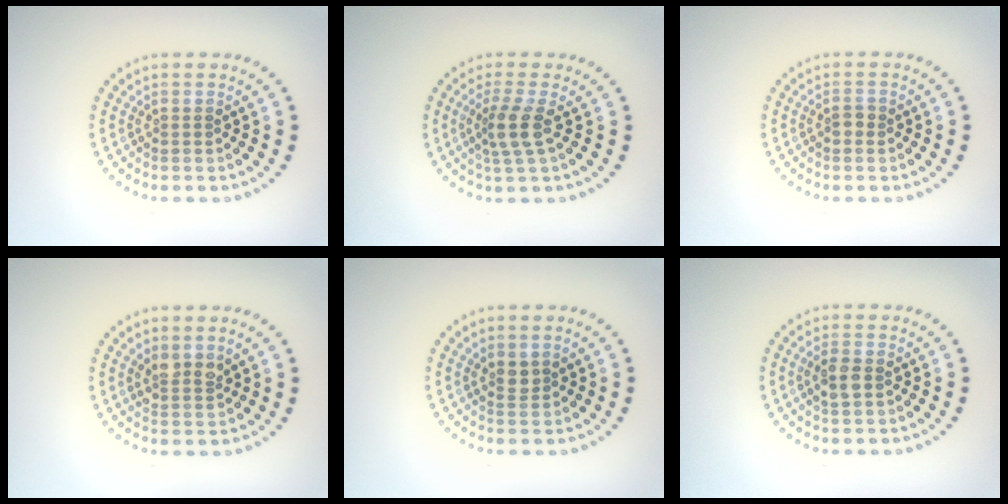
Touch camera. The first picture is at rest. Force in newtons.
{"total": 2.7, "press": 2.1, "slide": 1.7}
{"total": 1.0, "press": 1.0, "slide": 0.2}
{"total": 1.7, "press": 1.5, "slide": 0.9}
{"total": 1.3, "press": 1.1, "slide": 0.7}
{"total": 1.9, "press": 1.9, "slide": 0.3}